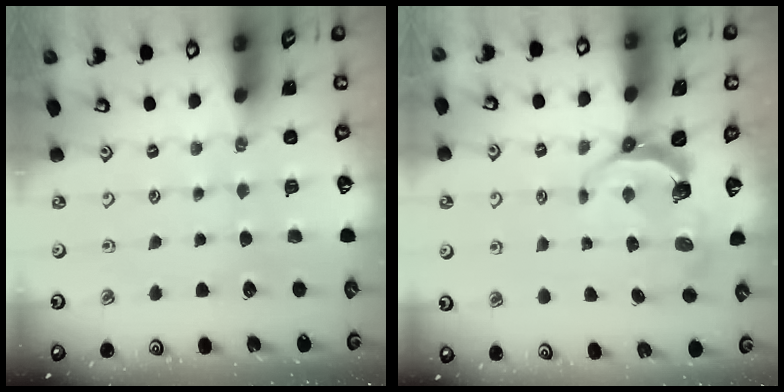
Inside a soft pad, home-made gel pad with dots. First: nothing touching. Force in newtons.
{"total": 7.0, "press": 5.8, "slide": 3.9}